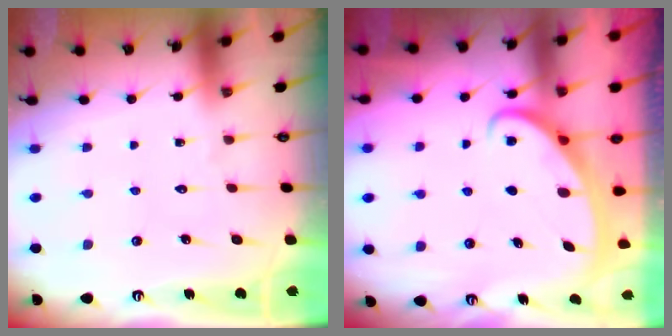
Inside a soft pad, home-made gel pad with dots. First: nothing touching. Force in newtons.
{"total": 2.5, "press": 2.5, "slide": 0.4}